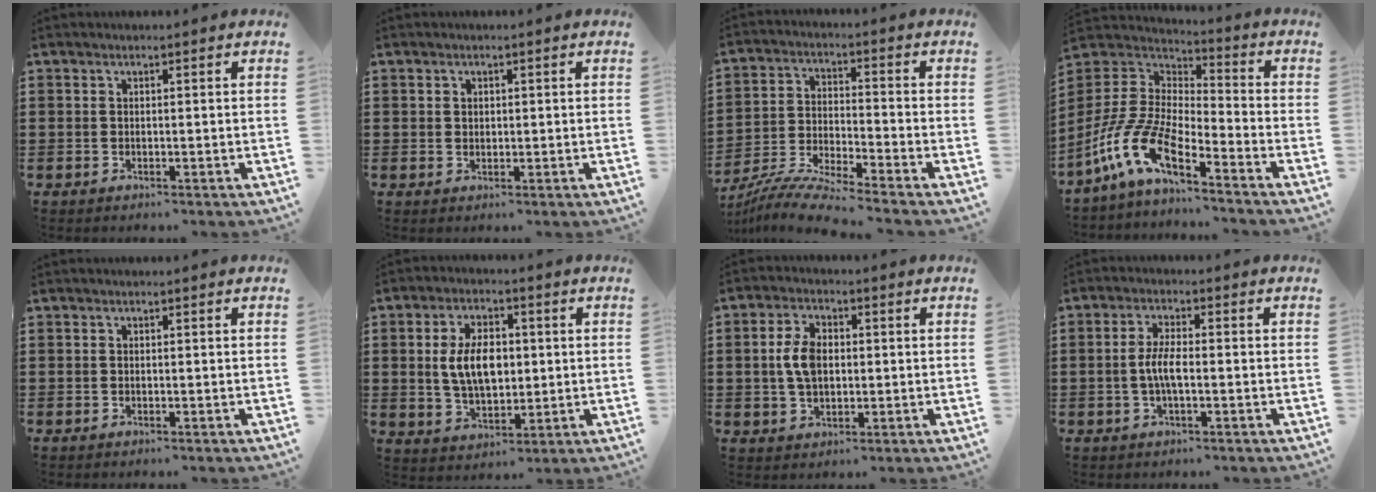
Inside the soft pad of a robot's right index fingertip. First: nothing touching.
{"total": 0.9, "force": [0.5, 0.7, 0.3], "torque": [-0.007, 0.003, 0.009]}
{"total": 6.7, "force": [-6.4, -0.6, 1.9], "torque": [-0.053, -0.013, -0.131]}
{"total": 10.5, "force": [-7.5, 3.1, 6.7], "torque": [-0.182, -0.012, -0.162]}
{"total": 0.0}
{"total": 7.9, "force": [0.6, 4.6, 6.3], "torque": [-0.124, 0.005, 0.004]}
{"total": 5.6, "force": [0.2, 3.5, 4.4], "torque": [-0.104, 0.008, -0.002]}
{"total": 4.1, "force": [-0.7, 1.1, 3.9], "torque": [-0.091, -0.004, -0.022]}